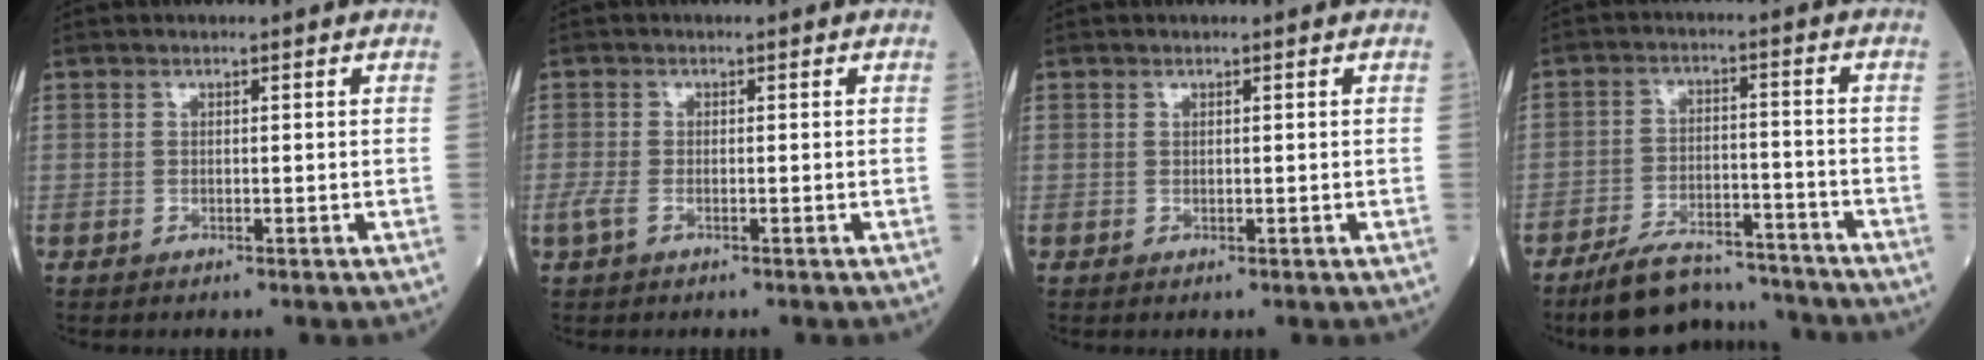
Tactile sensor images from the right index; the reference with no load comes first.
{"total": 2.0, "force": [-0.9, 0.8, 1.5], "torque": [-0.046, -0.002, -0.020]}
{"total": 0.0}
{"total": 10.7, "force": [-9.9, 3.0, 2.9], "torque": [-0.041, 0.016, -0.163]}